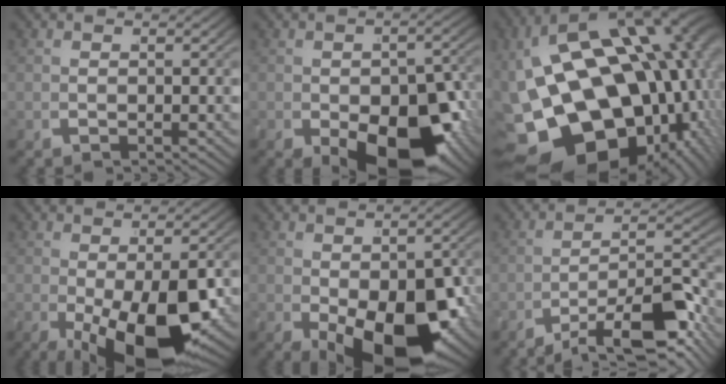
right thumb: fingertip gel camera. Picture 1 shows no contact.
{"total": 12.7, "force": [-3.7, 7.4, 9.7], "torque": [-0.151, -0.050, -0.025]}
{"total": 25.8, "force": [-3.1, 18.2, 17.9], "torque": [-0.351, -0.090, -0.019]}
{"total": 10.7, "force": [-2.9, 4.9, 9.1], "torque": [-0.156, -0.035, -0.023]}
{"total": 12.4, "force": [-2.8, 6.8, 10.0], "torque": [-0.171, -0.057, -0.009]}
{"total": 8.4, "force": [-2.8, 3.8, 6.9], "torque": [-0.103, -0.013, -0.036]}